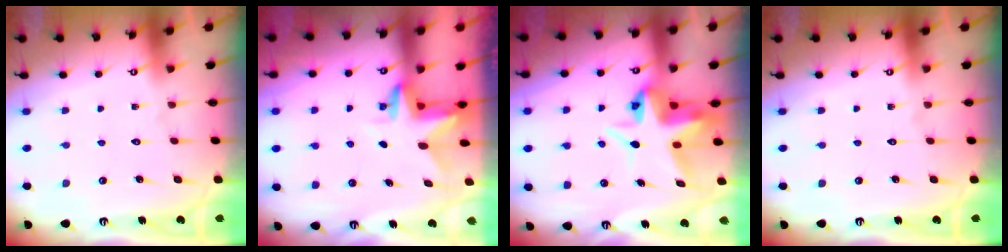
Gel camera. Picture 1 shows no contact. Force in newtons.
{"total": 2.9, "press": 2.9, "slide": 0.2}
{"total": 7.4, "press": 7.4, "slide": 0.7}
{"total": 0.0}